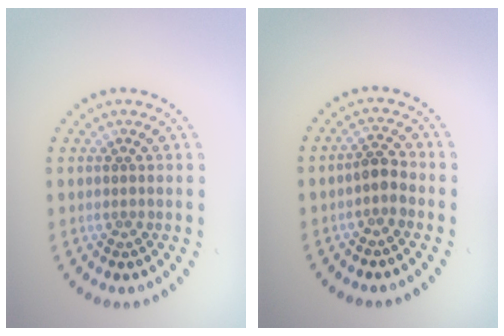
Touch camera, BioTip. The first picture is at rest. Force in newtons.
{"total": 1.7, "press": 1.5, "slide": 0.9}